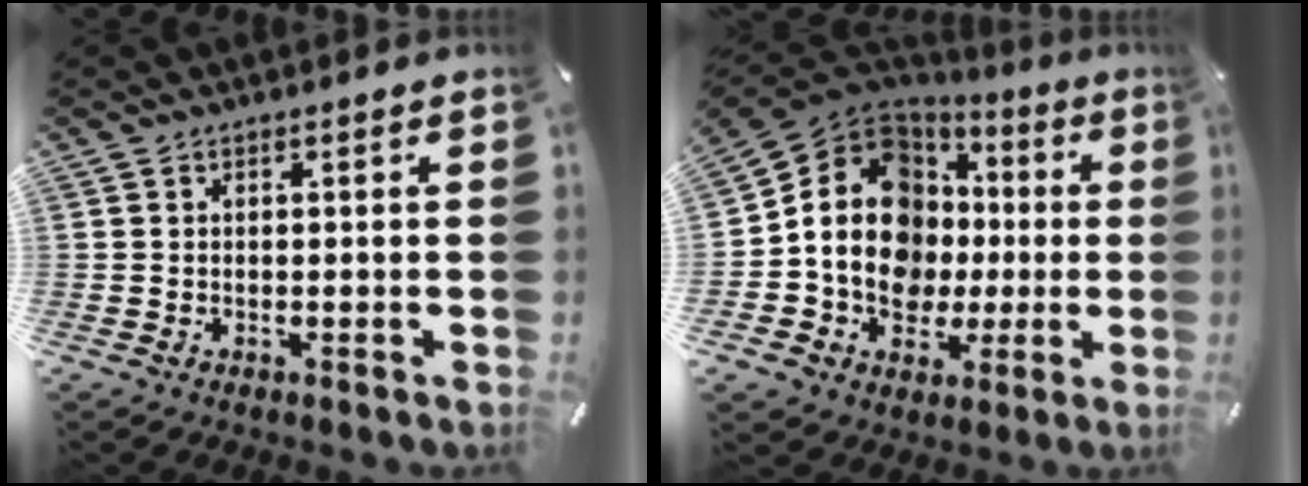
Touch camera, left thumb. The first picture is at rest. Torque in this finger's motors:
{"motor_torque": [1.63, 3.38, 1.20, -0.56, 0.62]}